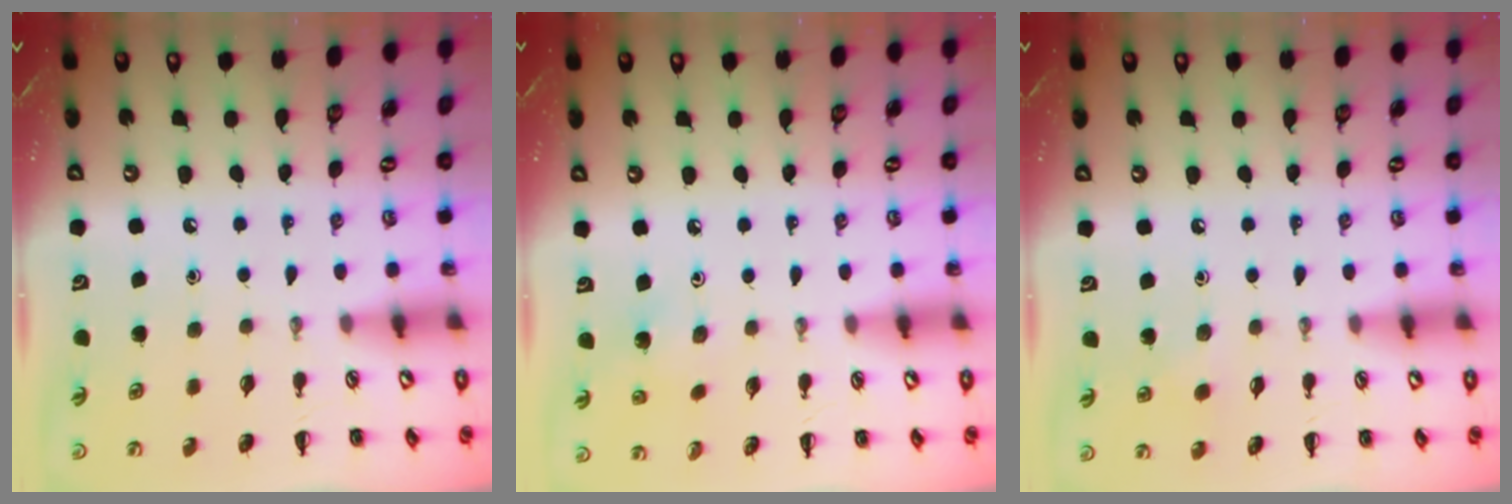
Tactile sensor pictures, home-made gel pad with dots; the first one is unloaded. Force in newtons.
{"total": 3.5, "press": 3.3, "slide": 1.1}
{"total": 5.2, "press": 4.9, "slide": 1.7}